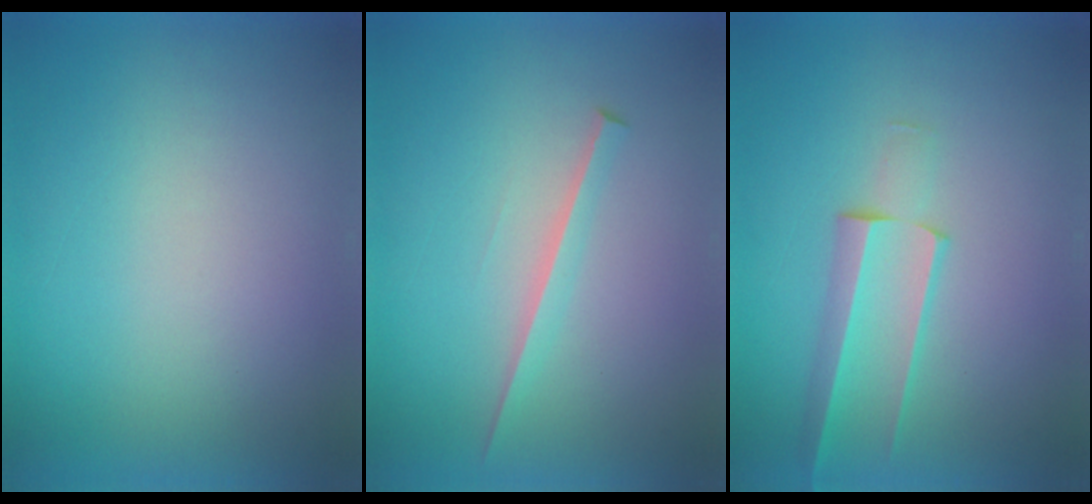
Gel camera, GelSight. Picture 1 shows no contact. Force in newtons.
{"total": 1.8}
{"total": 3.0}